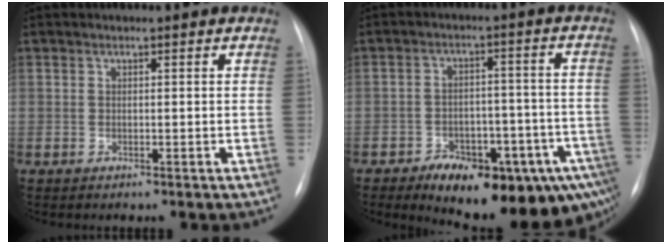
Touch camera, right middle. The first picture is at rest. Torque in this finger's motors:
{"motor_torque": [1.15, -0.98, 0.37, 0.09]}